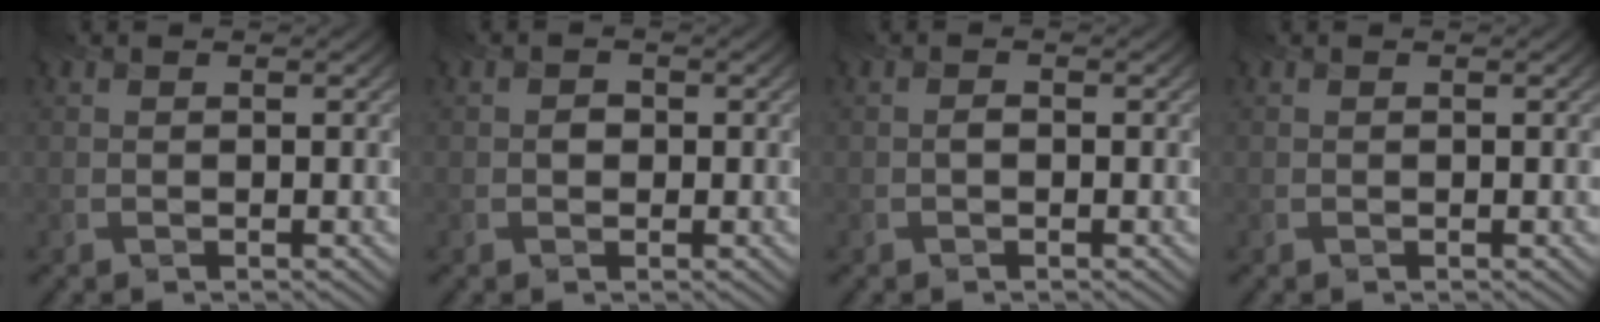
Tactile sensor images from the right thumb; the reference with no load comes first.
{"total": 1.1, "force": [-0.1, 0.9, 0.5], "torque": [-0.007, -0.004, -0.005]}
{"total": 0.7, "force": [-0.2, 0.4, 0.5], "torque": [-0.011, 0.002, -0.004]}
{"total": 0.0}